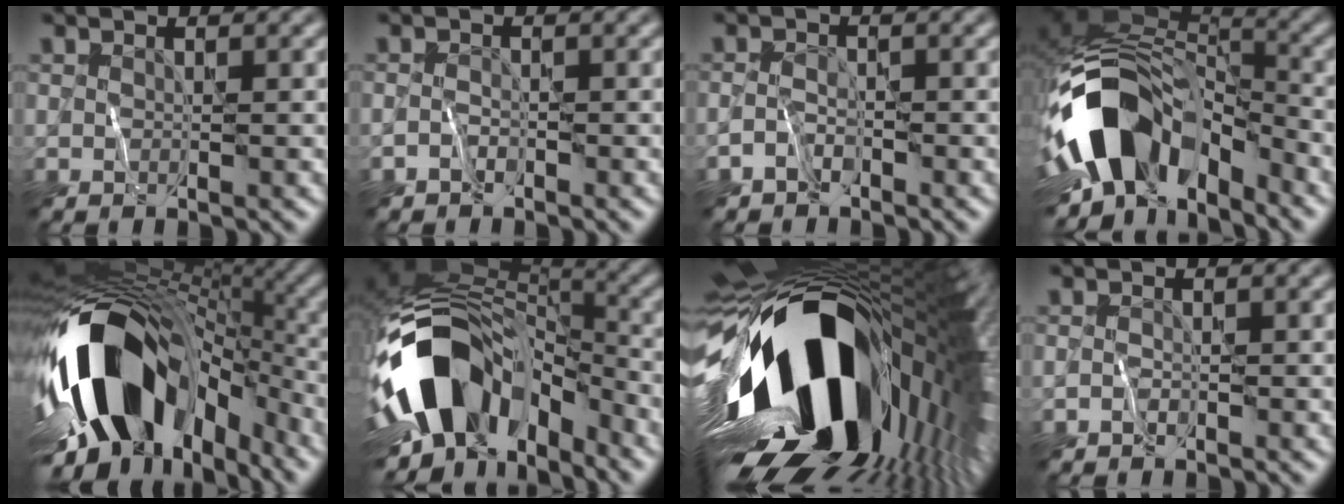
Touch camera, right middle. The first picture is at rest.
{"total": 0.9, "force": [-0.8, 0.4, 0.2], "torque": [-0.004, 0.009, -0.017]}
{"total": 1.5, "force": [-1.3, 0.6, 0.6], "torque": [-0.011, 0.011, -0.027]}
{"total": 13.5, "force": [-5.5, 8.3, 9.1], "torque": [-0.164, 0.011, -0.110]}
{"total": 15.9, "force": [-4.2, 9.6, 12.0], "torque": [-0.206, 0.004, -0.071]}
{"total": 14.6, "force": [-5.2, 9.7, 9.7], "torque": [-0.188, 0.005, -0.098]}
{"total": 21.0, "force": [-3.1, 11.6, 17.3], "torque": [-0.298, -0.030, -0.066]}
{"total": 0.6, "force": [-0.6, 0.2, 0.1], "torque": [-0.002, 0.007, -0.010]}